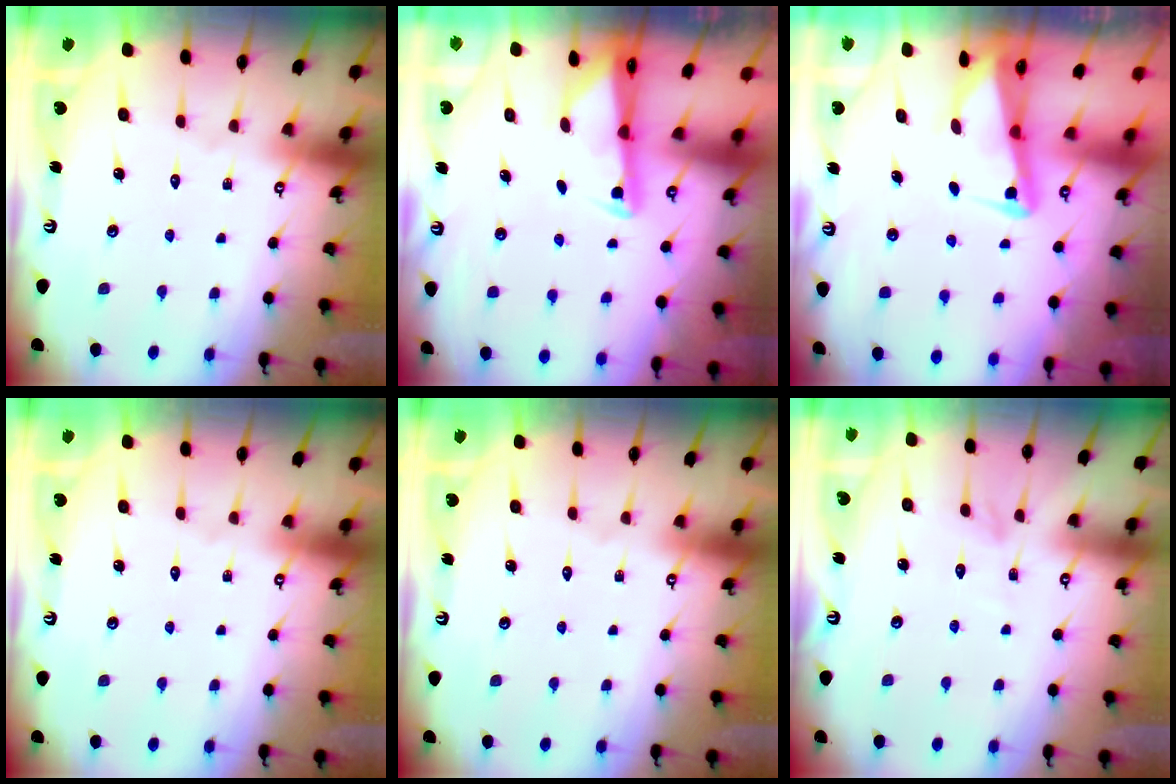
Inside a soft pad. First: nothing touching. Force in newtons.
{"total": 2.0, "press": 2.0, "slide": 0.3}
{"total": 3.5, "press": 3.4, "slide": 0.7}
{"total": 0.0}
{"total": 0.0}
{"total": 2.9, "press": 2.9, "slide": 0.3}